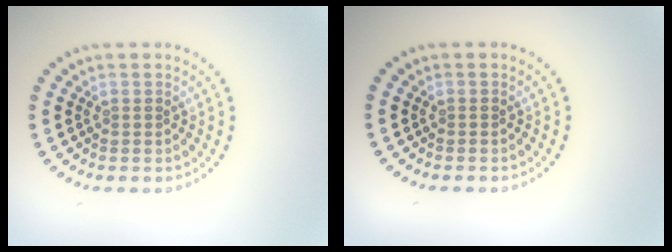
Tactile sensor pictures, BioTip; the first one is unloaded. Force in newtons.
{"total": 0.0}